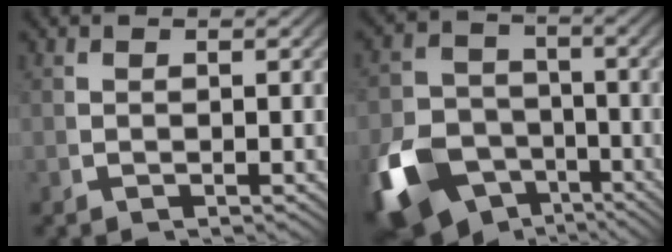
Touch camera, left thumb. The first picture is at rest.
{"total": 12.9, "force": [-5.9, 9.8, 6.1], "torque": [-0.122, -0.073, -0.078]}